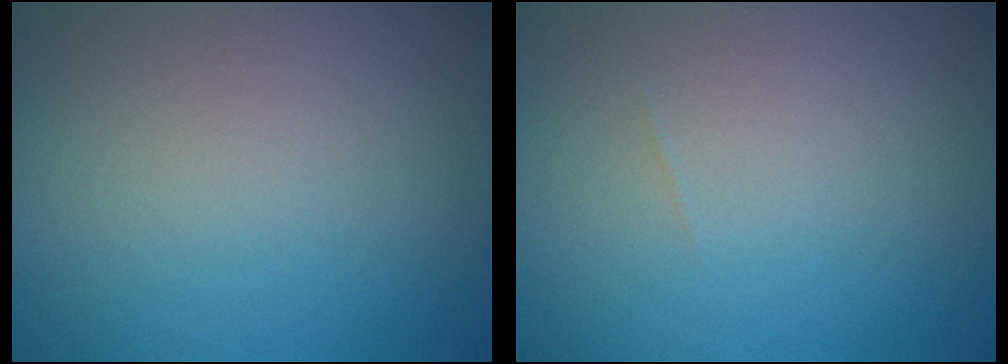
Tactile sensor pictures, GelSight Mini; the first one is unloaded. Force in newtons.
{"total": 0.0}